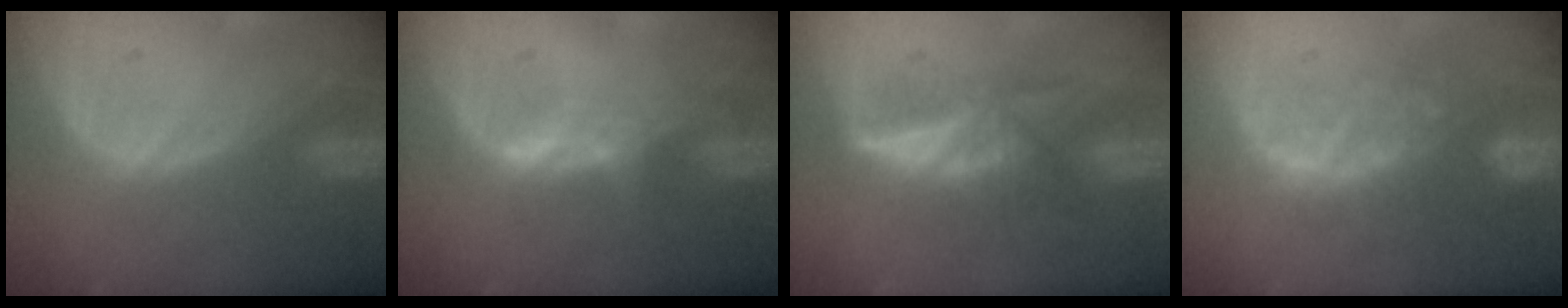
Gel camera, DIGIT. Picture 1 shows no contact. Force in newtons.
{"total": 2.1, "press": 2.0, "slide": 0.4}
{"total": 6.1, "press": 5.3, "slide": 3.0}
{"total": 10.1, "press": 8.6, "slide": 5.3}